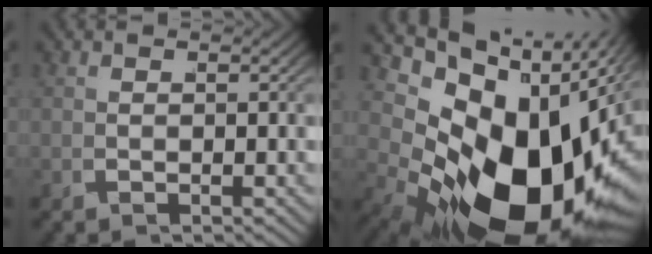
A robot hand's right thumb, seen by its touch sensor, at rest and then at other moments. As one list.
[{"total": 23.2, "force": [-0.4, 14.3, 18.3], "torque": [-0.280, -0.035, 0.012]}]